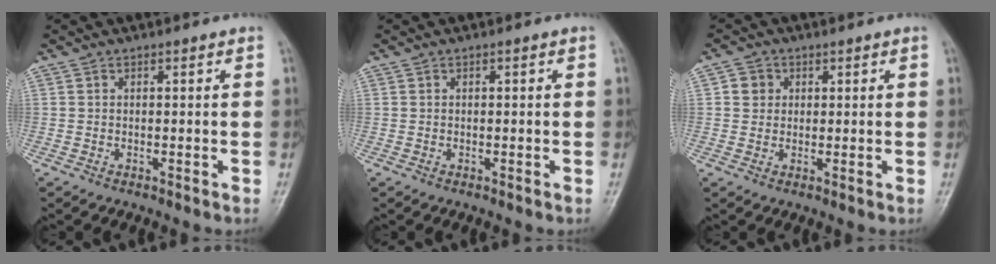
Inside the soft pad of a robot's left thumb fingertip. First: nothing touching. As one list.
[{"total": 0.0}, {"total": 4.1, "force": [1.2, 3.8, 0.7], "torque": [0.017, 0.001, 0.013]}]